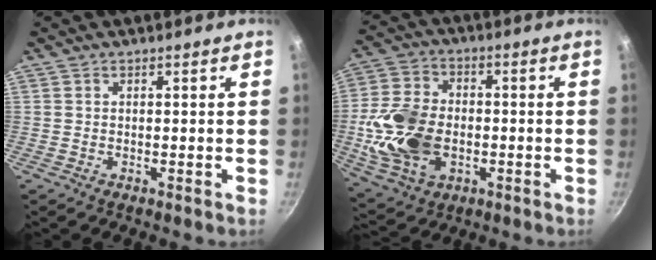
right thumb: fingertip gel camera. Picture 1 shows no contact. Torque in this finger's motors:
{"motor_torque": [2.27, 2.21, 1.36, -0.80, 0.60]}